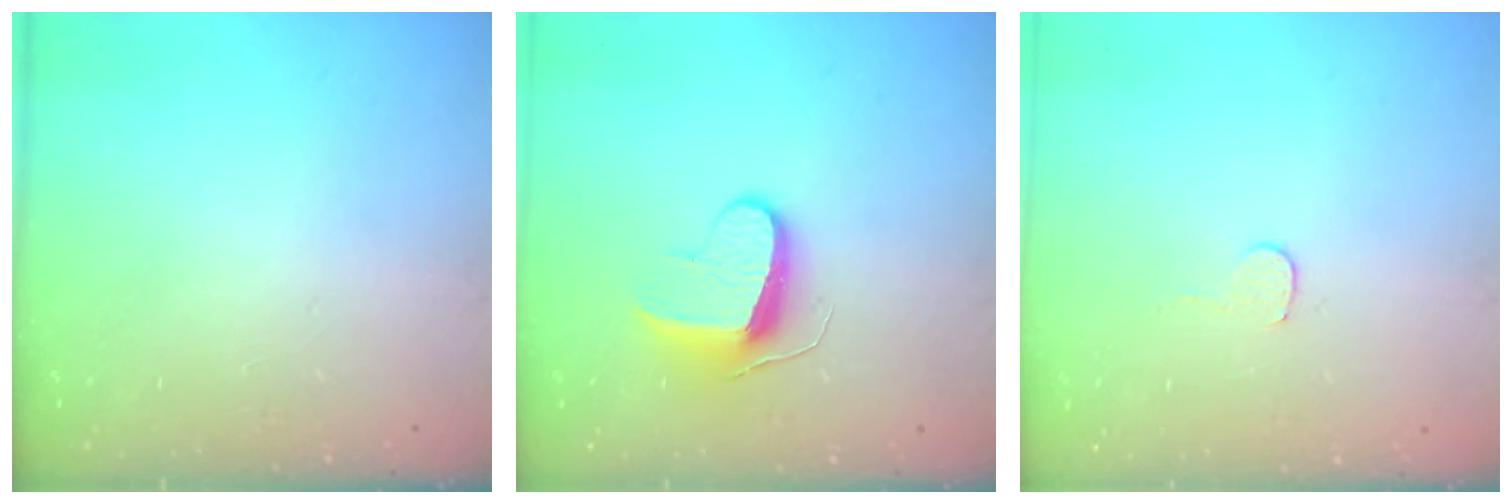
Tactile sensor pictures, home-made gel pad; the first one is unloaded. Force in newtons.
{"total": 9.0, "press": 9.0, "slide": 0.5}
{"total": 4.1, "press": 4.1, "slide": 0.3}